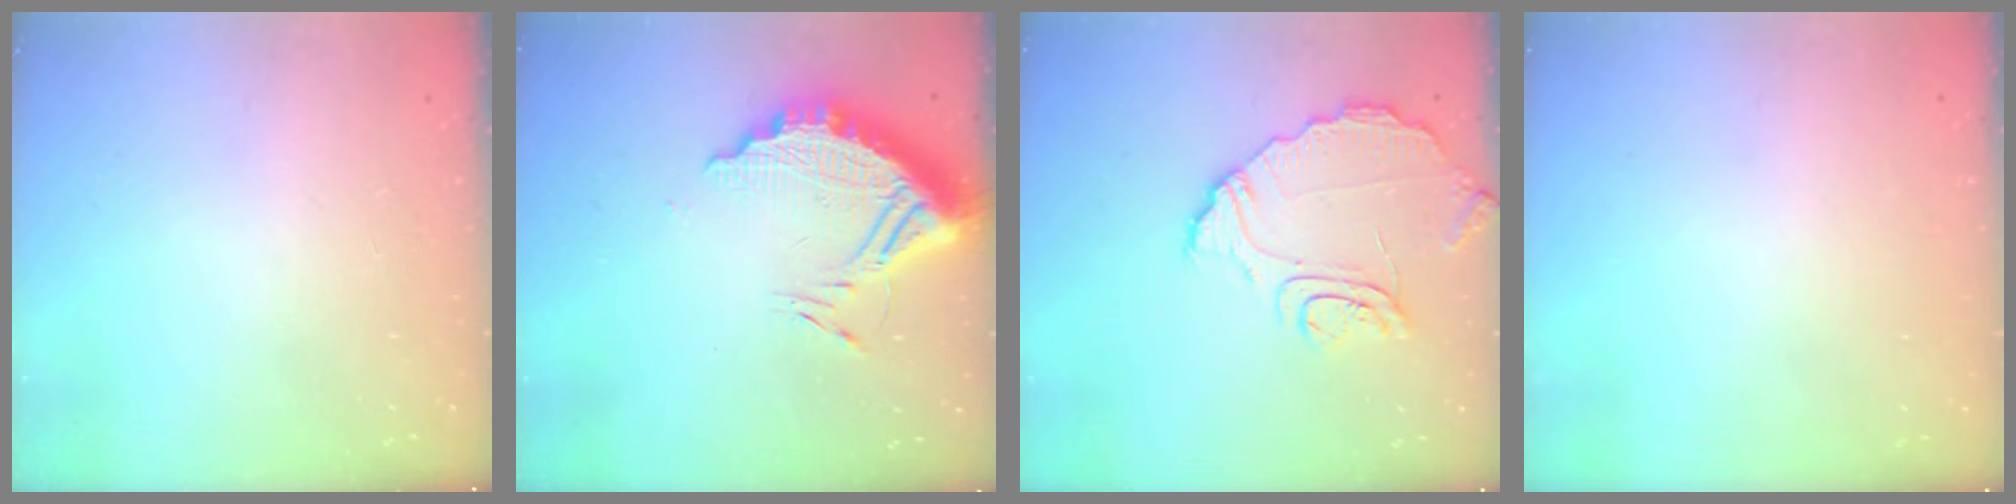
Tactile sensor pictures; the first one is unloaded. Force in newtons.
{"total": 14.5, "press": 14.4, "slide": 1.1}
{"total": 9.4, "press": 9.3, "slide": 1.0}
{"total": 3.0, "press": 3.0, "slide": 0.1}